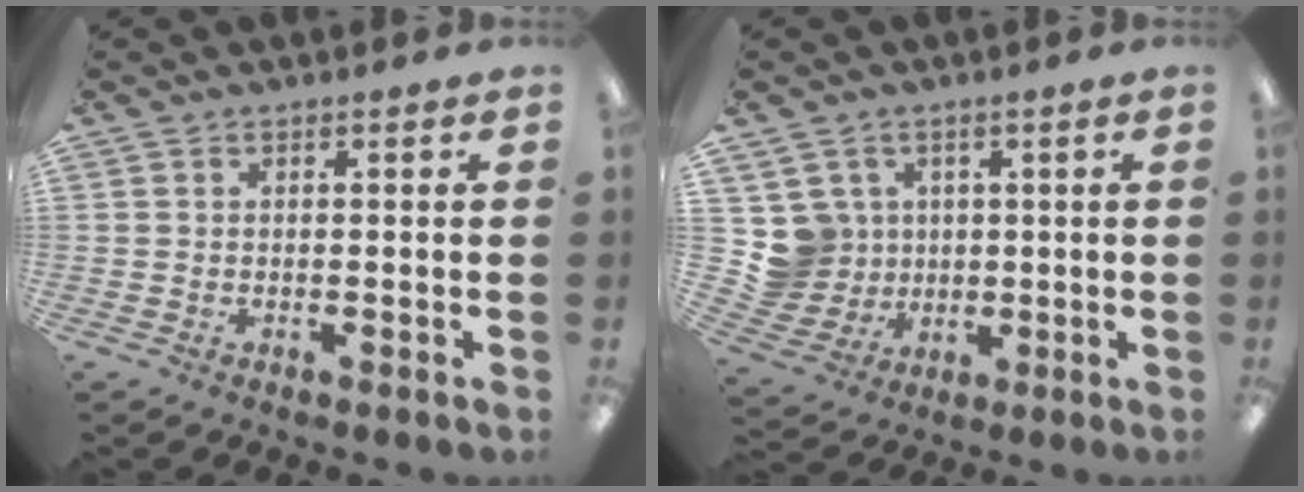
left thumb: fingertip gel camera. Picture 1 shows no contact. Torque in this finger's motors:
{"motor_torque": [0.02, 0.06, -0.01, -0.04, 0.01]}